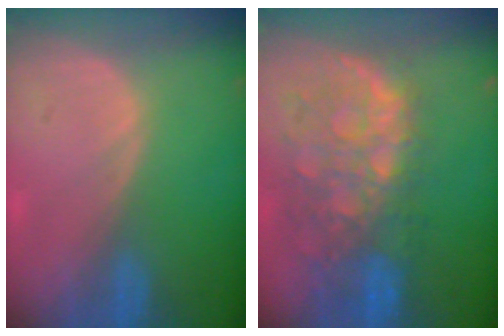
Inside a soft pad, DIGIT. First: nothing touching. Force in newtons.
{"total": 11.1, "press": 9.6, "slide": 5.6}